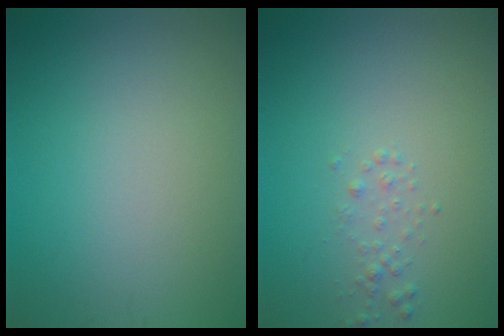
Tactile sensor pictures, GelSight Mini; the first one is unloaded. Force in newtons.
{"total": 0.9, "press": 0.9, "slide": 0.0}